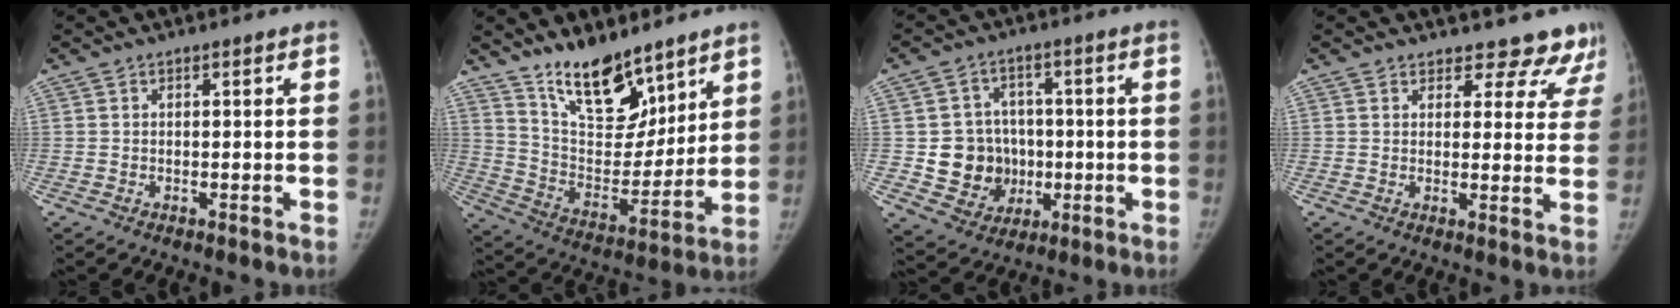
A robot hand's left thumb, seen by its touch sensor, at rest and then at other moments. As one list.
[{"total": 16.7, "force": [12.2, 7.5, 8.5], "torque": [-0.086, -0.088, 0.222]}, {"total": 11.2, "force": [-0.8, 10.3, 4.4], "torque": [-0.025, 0.010, 0.003]}, {"total": 11.3, "force": [10.0, 5.0, 1.1], "torque": [0.048, -0.054, 0.091]}]